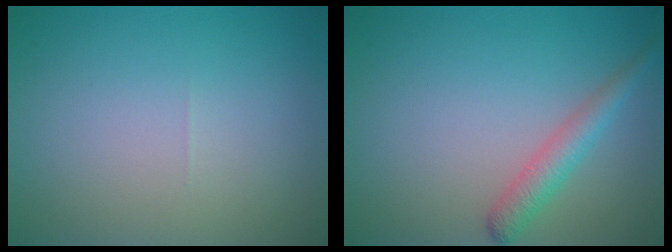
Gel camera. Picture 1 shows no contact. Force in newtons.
{"total": 2.5, "press": 2.5, "slide": 0.1}